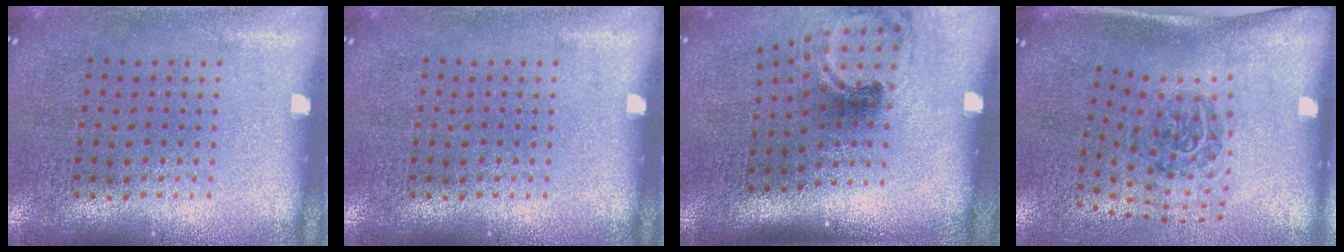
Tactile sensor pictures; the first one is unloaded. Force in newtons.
{"total": 0.0}
{"total": 1.9, "press": 1.2, "slide": 1.4}
{"total": 2.0, "press": 1.2, "slide": 1.5}